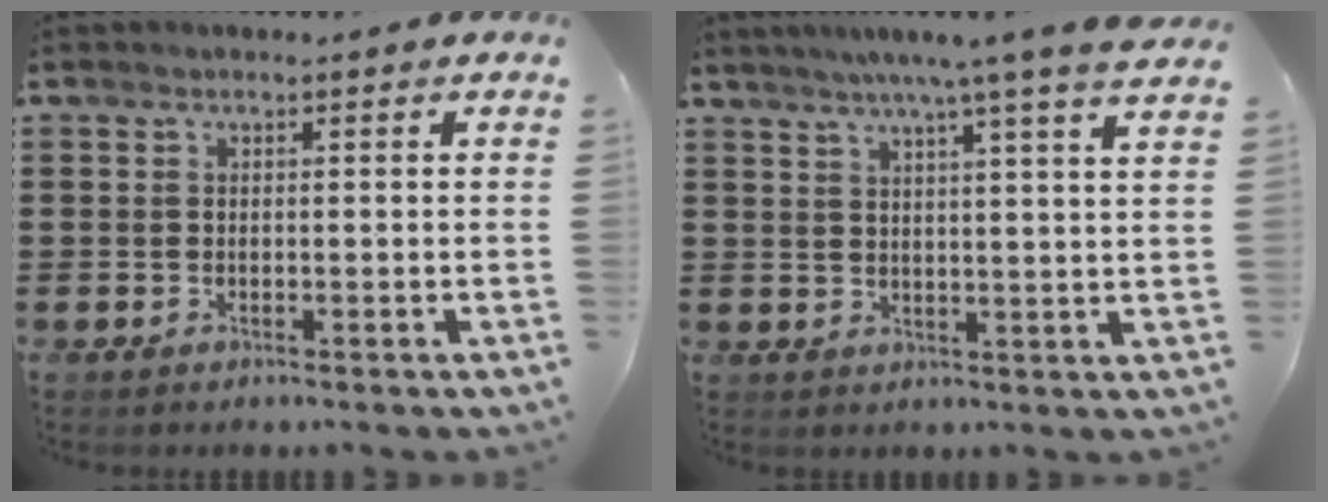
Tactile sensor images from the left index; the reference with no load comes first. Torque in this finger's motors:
{"motor_torque": [2.14, 0.00, 0.83, 0.21]}